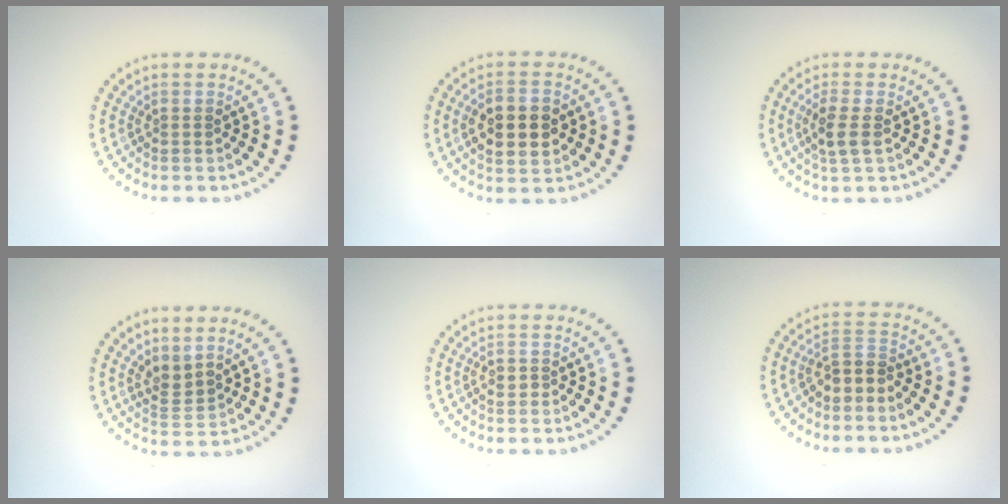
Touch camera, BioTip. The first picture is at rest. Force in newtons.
{"total": 4.9, "press": 4.8, "slide": 0.3}
{"total": 2.3, "press": 2.1, "slide": 0.9}
{"total": 2.1, "press": 1.5, "slide": 1.4}
{"total": 0.5, "press": 0.5, "slide": 0.1}
{"total": 2.4, "press": 2.1, "slide": 1.3}